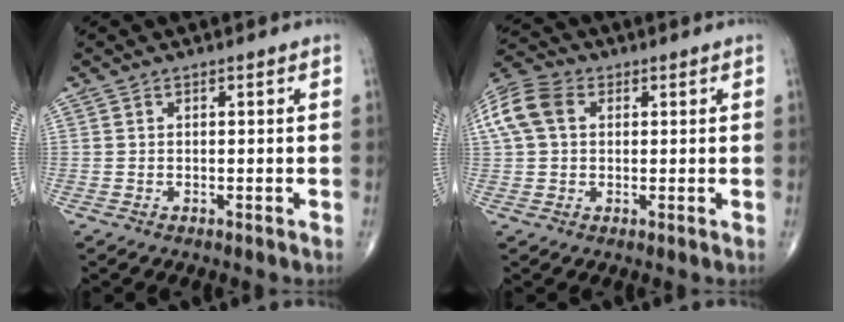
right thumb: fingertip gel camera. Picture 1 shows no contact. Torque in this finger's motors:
{"motor_torque": [0.03, 0.02, 0.11, 0.06, 0.07]}